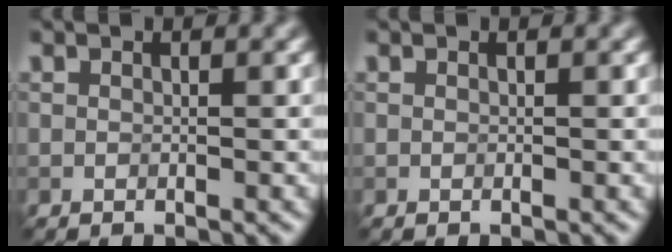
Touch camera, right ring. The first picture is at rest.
{"total": 0.0}